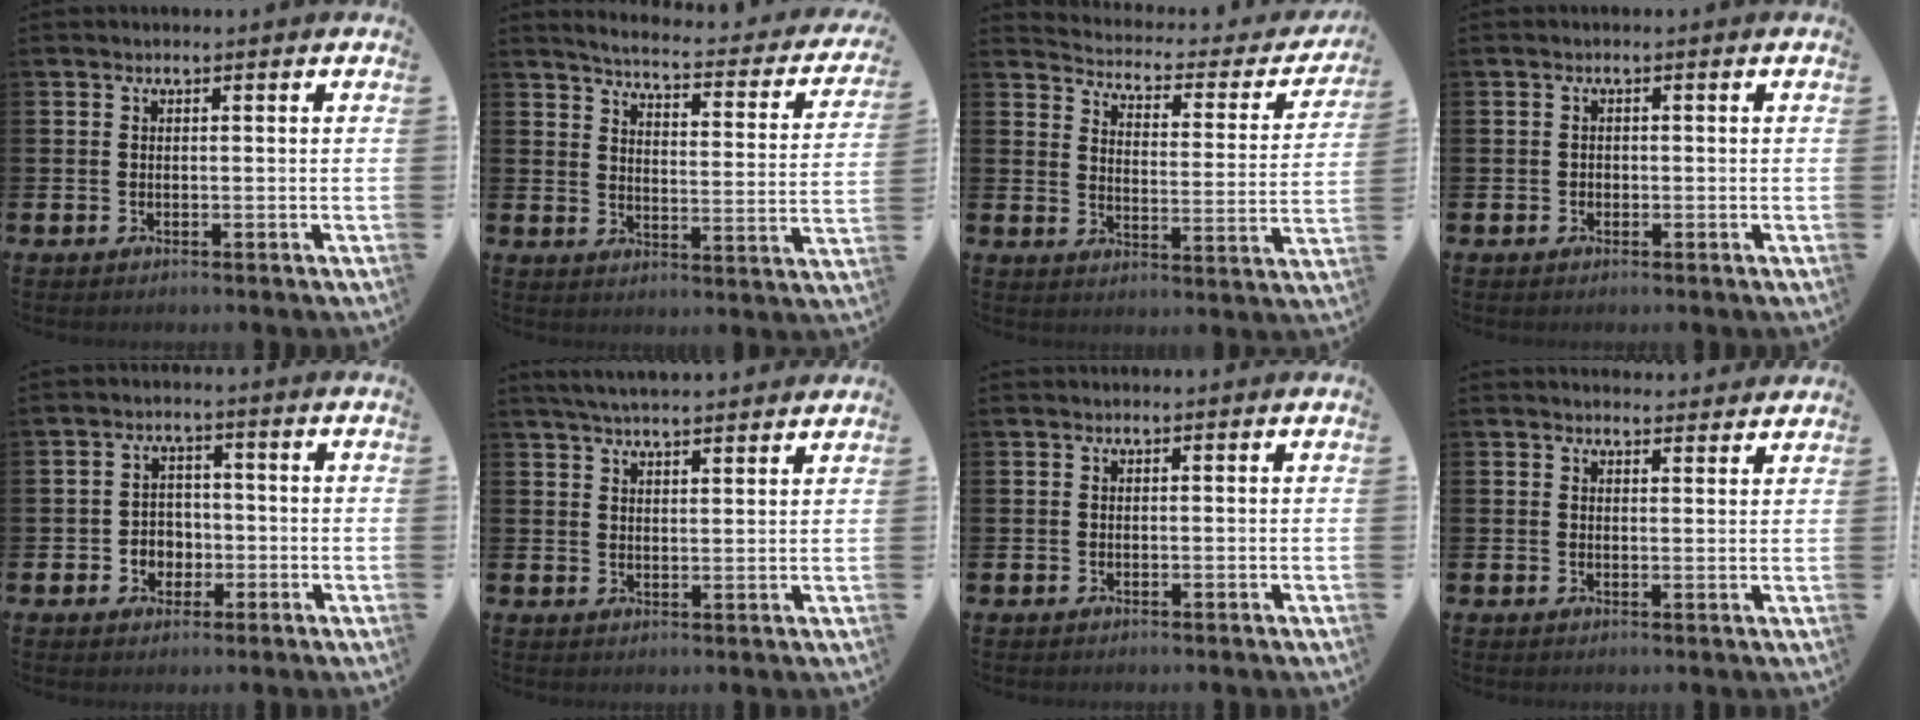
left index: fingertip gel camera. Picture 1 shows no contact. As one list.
[{"total": 3.7, "force": [3.4, 0.2, 1.4], "torque": [-0.043, -0.040, 0.047]}, {"total": 3.9, "force": [3.6, 1.3, 0.8], "torque": [-0.037, -0.039, 0.051]}, {"total": 0.7, "force": [-0.2, 0.6, 0.1], "torque": [-0.010, 0.008, -0.005]}, {"total": 3.2, "force": [-0.8, 3.0, 0.8], "torque": [-0.017, -0.001, -0.025]}, {"total": 4.3, "force": [4.2, 0.2, 0.8], "torque": [-0.025, -0.016, 0.076]}, {"total": 0.0}, {"total": 2.2, "force": [2.2, 0.4, -0.1], "torque": [0.007, -0.016, 0.038]}]